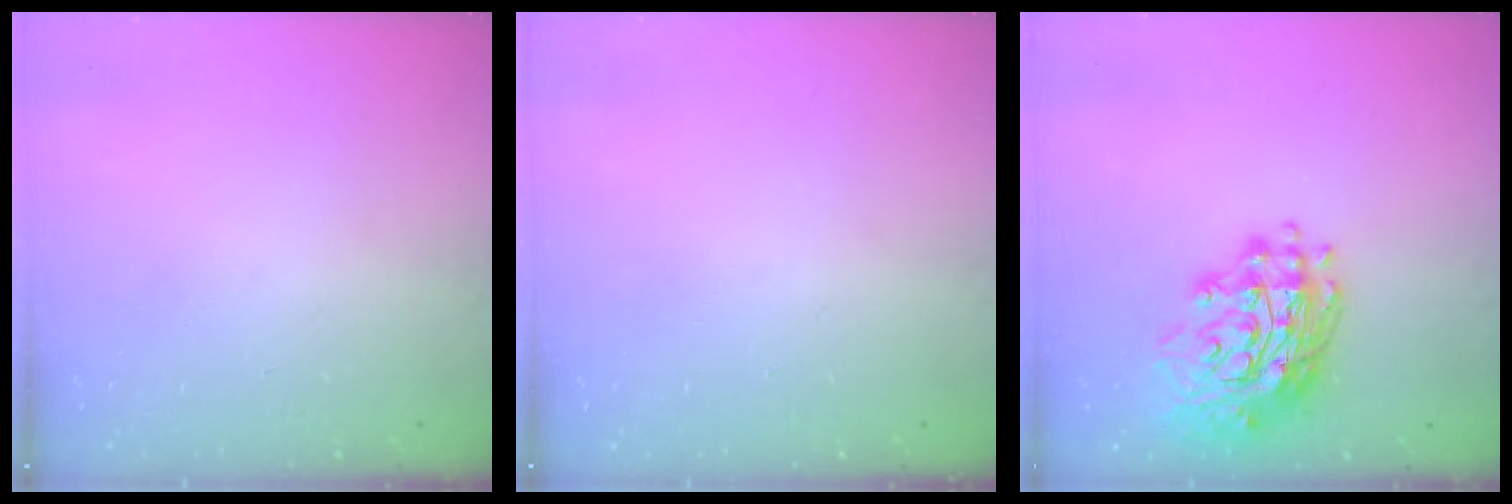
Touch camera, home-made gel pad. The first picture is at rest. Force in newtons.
{"total": 0.0}
{"total": 17.0, "press": 16.9, "slide": 2.2}